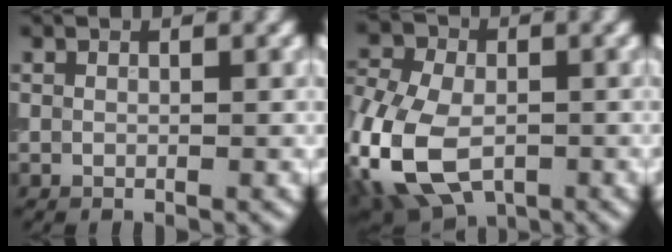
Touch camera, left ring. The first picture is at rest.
{"total": 12.9, "force": [-4.7, 8.3, 8.7], "torque": [-0.183, -0.023, -0.085]}